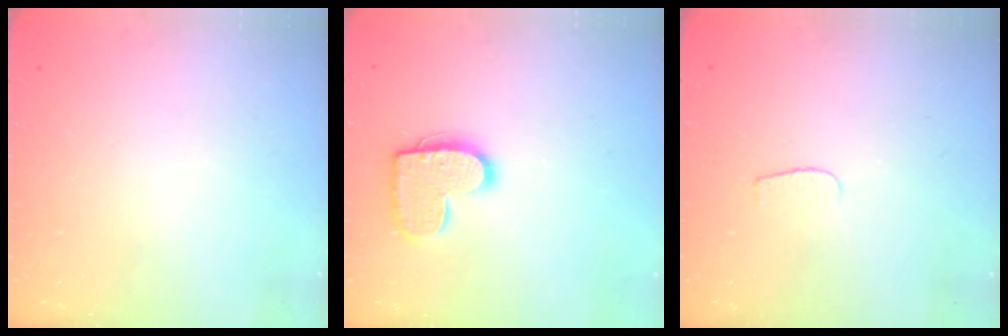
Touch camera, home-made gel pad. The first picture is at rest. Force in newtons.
{"total": 12.4, "press": 12.4, "slide": 0.6}
{"total": 3.7, "press": 3.6, "slide": 0.4}